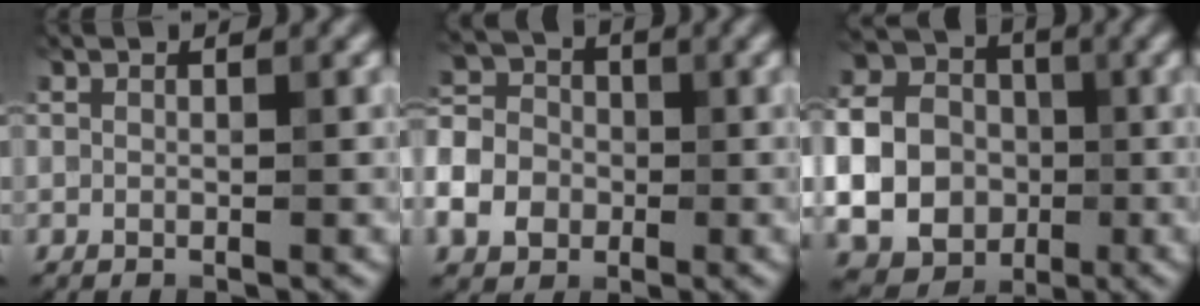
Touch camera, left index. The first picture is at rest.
{"total": 6.1, "force": [-2.0, 4.9, 2.9], "torque": [-0.071, -0.004, -0.055]}
{"total": 11.6, "force": [-1.7, 10.1, 5.5], "torque": [-0.141, -0.017, -0.046]}